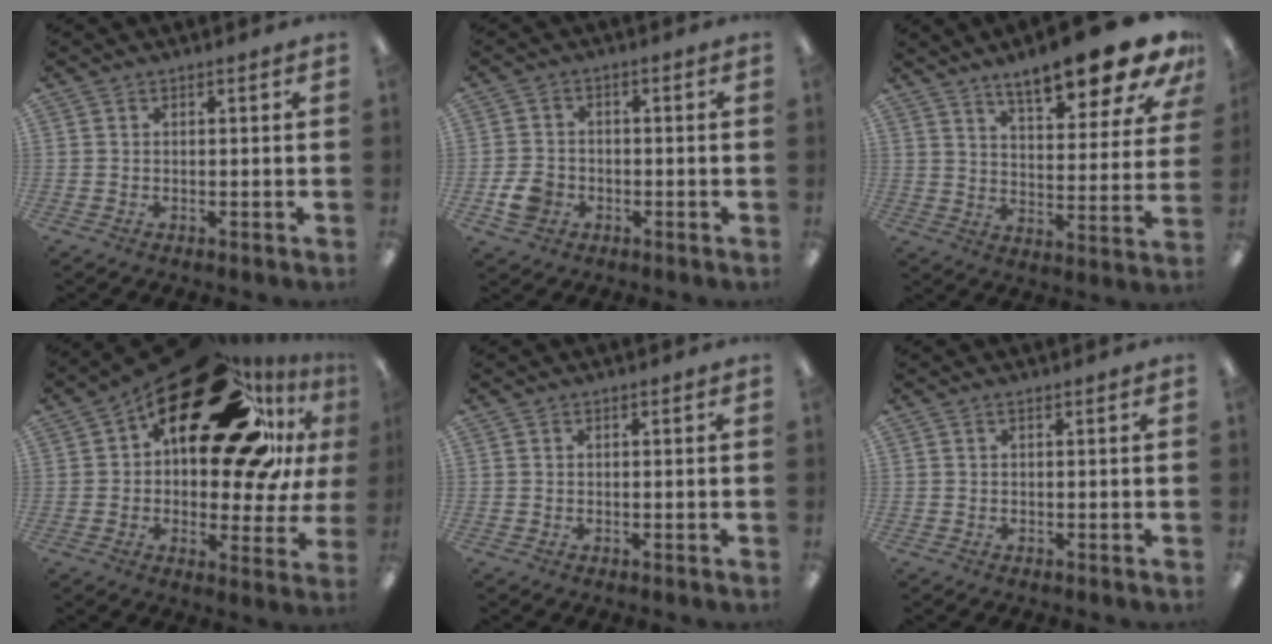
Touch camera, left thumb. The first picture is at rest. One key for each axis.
{"total": 5.8, "fx": -2.2, "fy": 4.7, "fz": 2.6, "tx": -0.051, "ty": 0.006, "tz": -0.041}
{"total": 17.0, "fx": 13.3, "fy": 4.2, "fz": 9.7, "tx": -0.143, "ty": -0.089, "tz": 0.220}
{"total": 30.5, "fx": 15.7, "fy": 14.0, "fz": 22.2, "tx": -0.302, "ty": -0.099, "tz": 0.272}
{"total": 0.0}
{"total": 0.0}